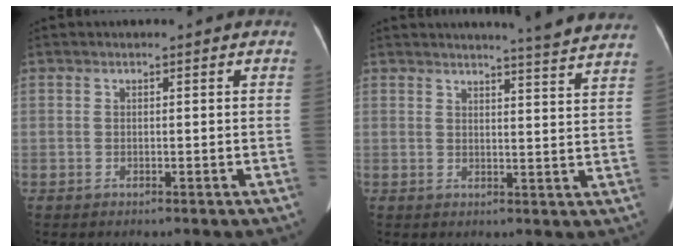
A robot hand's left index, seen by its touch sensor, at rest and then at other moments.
{"total": 10.4, "force": [10.0, -1.2, 2.8], "torque": [-0.041, -0.040, 0.101]}